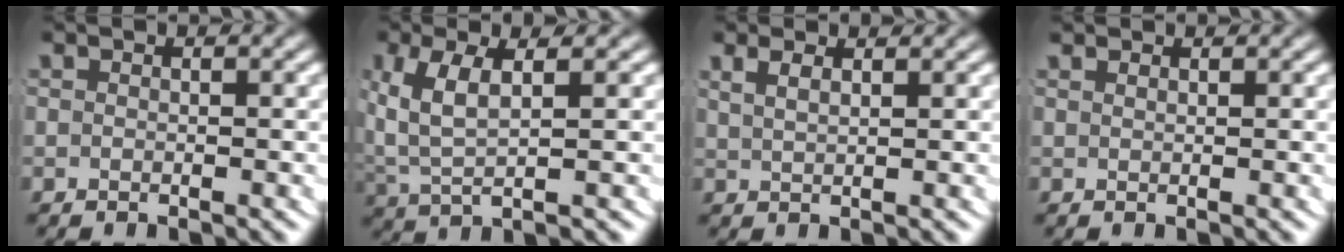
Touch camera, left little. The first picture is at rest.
{"total": 4.4, "force": [1.0, 2.3, 3.6], "torque": [-0.093, -0.014, 0.028]}
{"total": 1.5, "force": [1.2, -0.1, 0.8], "torque": [-0.017, -0.004, 0.030]}
{"total": 0.6, "force": [0.6, -0.2, 0.1], "torque": [0.003, -0.002, 0.013]}